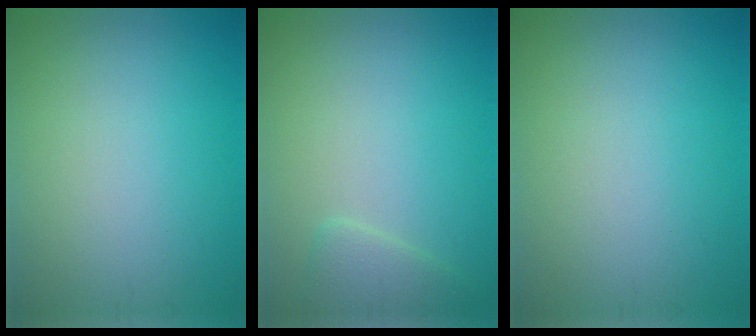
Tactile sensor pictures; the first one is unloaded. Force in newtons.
{"total": 1.9, "press": 1.9, "slide": 0.2}
{"total": 0.0}